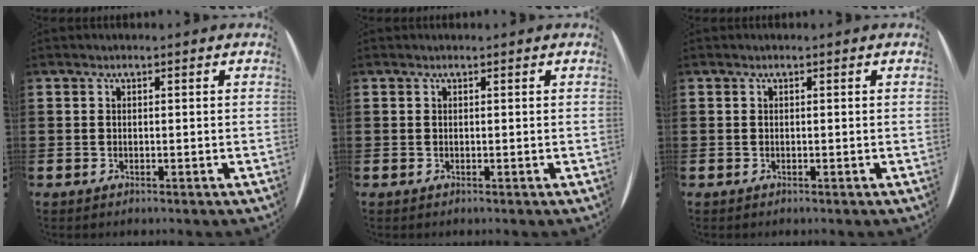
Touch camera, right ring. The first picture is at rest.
{"total": 0.0}
{"total": 0.0}